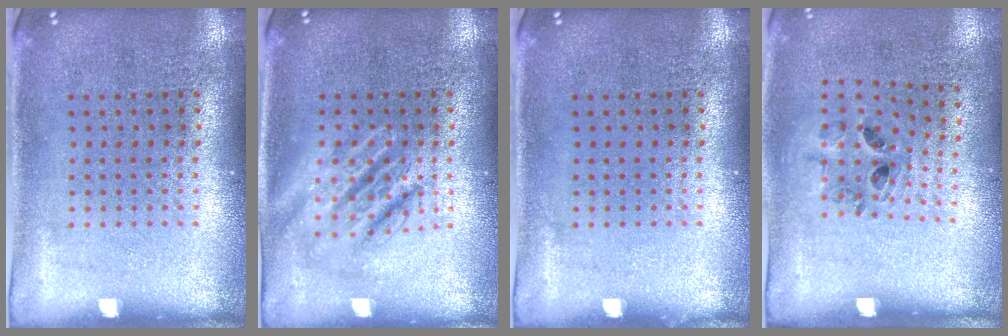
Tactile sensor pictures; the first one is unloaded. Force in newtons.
{"total": 2.2, "press": 2.2, "slide": 0.3}
{"total": 0.0}
{"total": 0.9, "press": 0.8, "slide": 0.5}